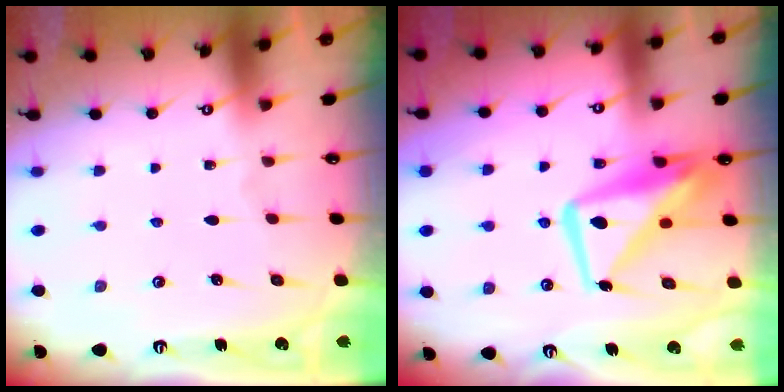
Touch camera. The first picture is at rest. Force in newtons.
{"total": 13.6, "press": 13.5, "slide": 1.6}